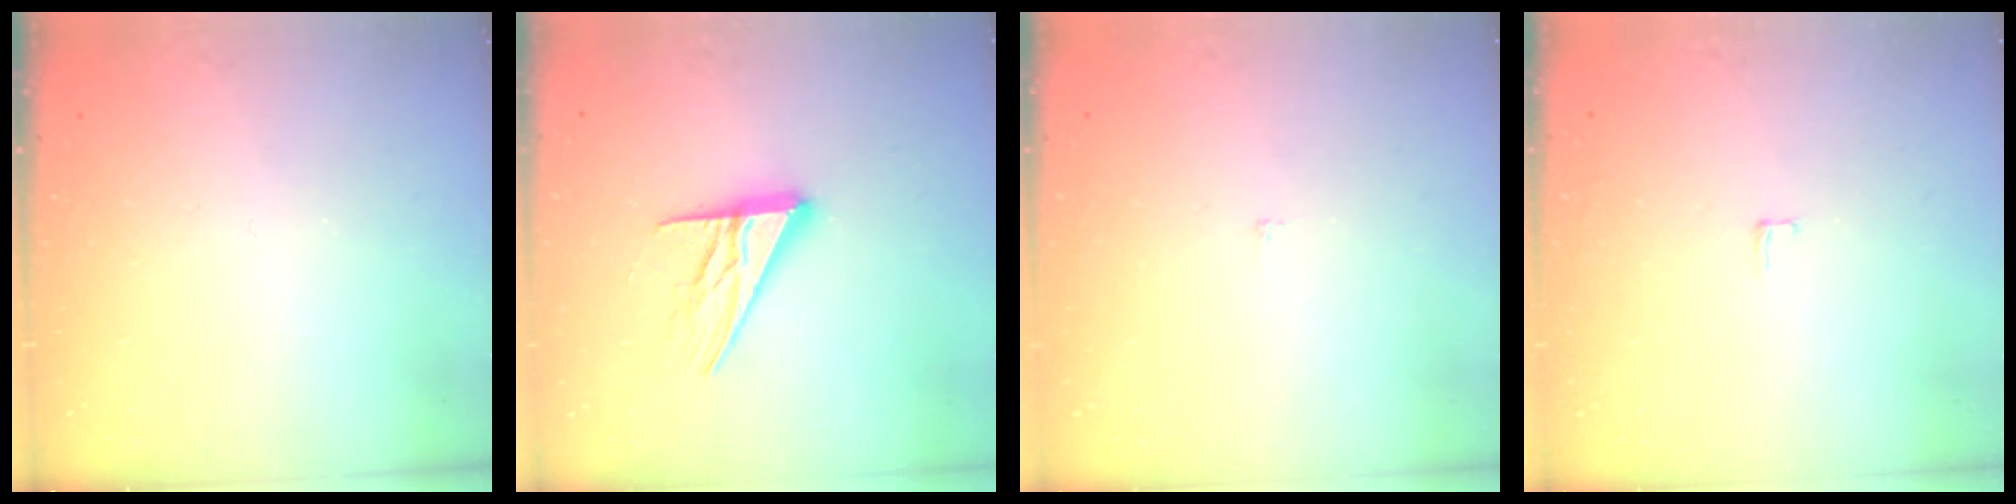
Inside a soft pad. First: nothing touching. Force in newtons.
{"total": 13.9, "press": 13.8, "slide": 1.3}
{"total": 2.3, "press": 2.3, "slide": 0.2}
{"total": 2.0, "press": 2.0, "slide": 0.2}